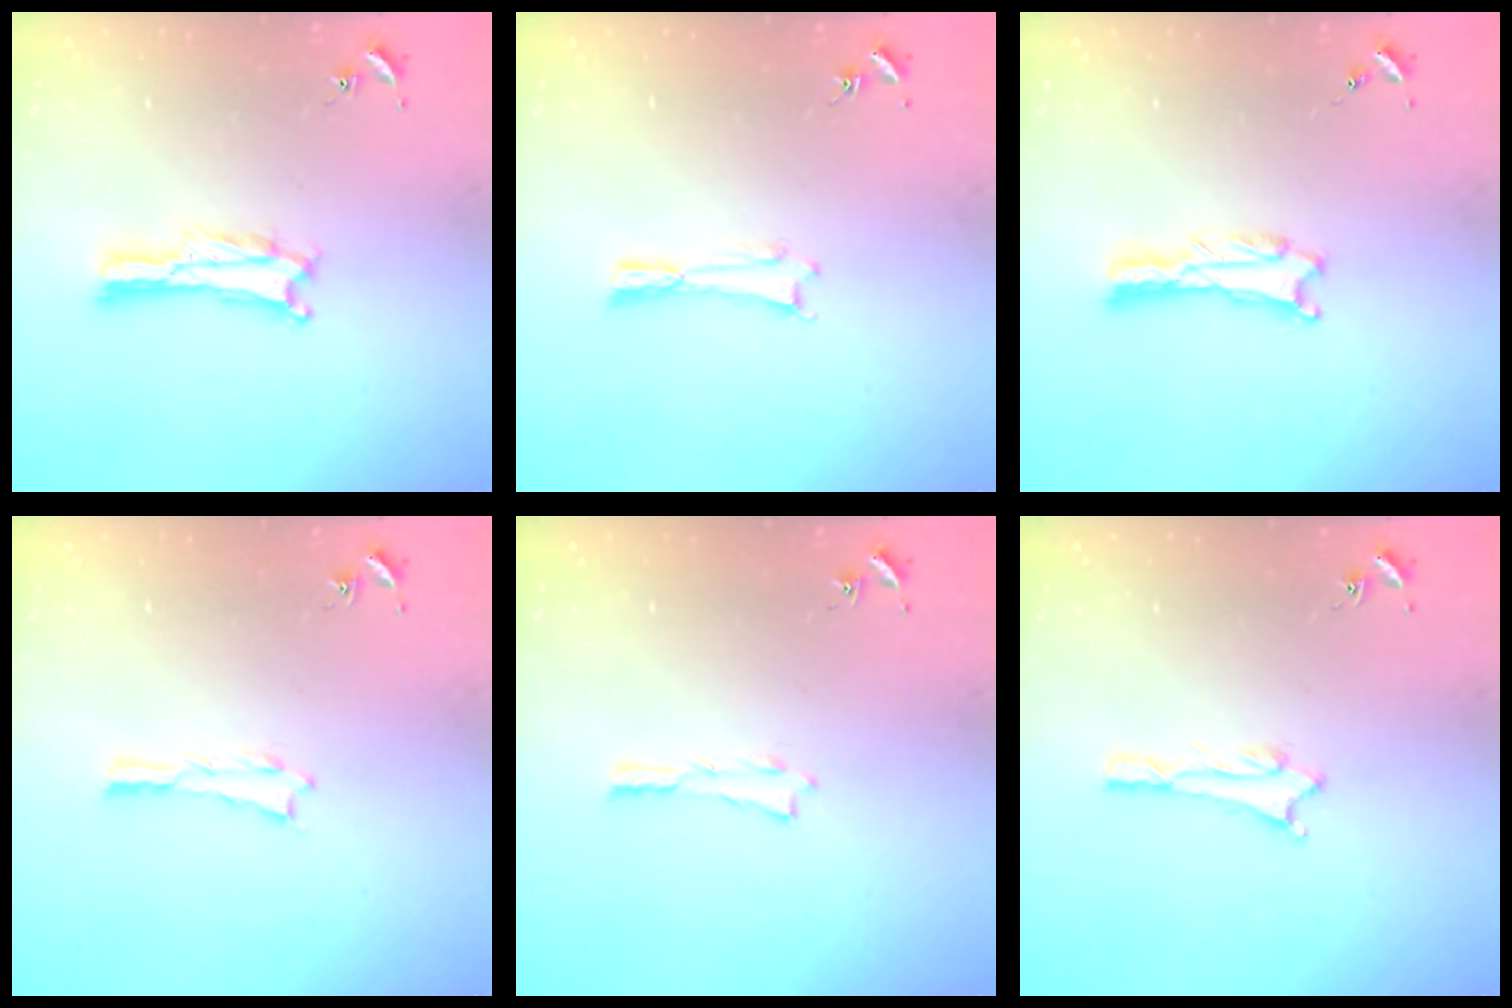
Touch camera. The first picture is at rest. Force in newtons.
{"total": 0.0}
{"total": 0.6, "press": 0.6, "slide": 0.1}
{"total": 0.0}
{"total": 0.0}
{"total": 1.1, "press": 1.1, "slide": 0.1}